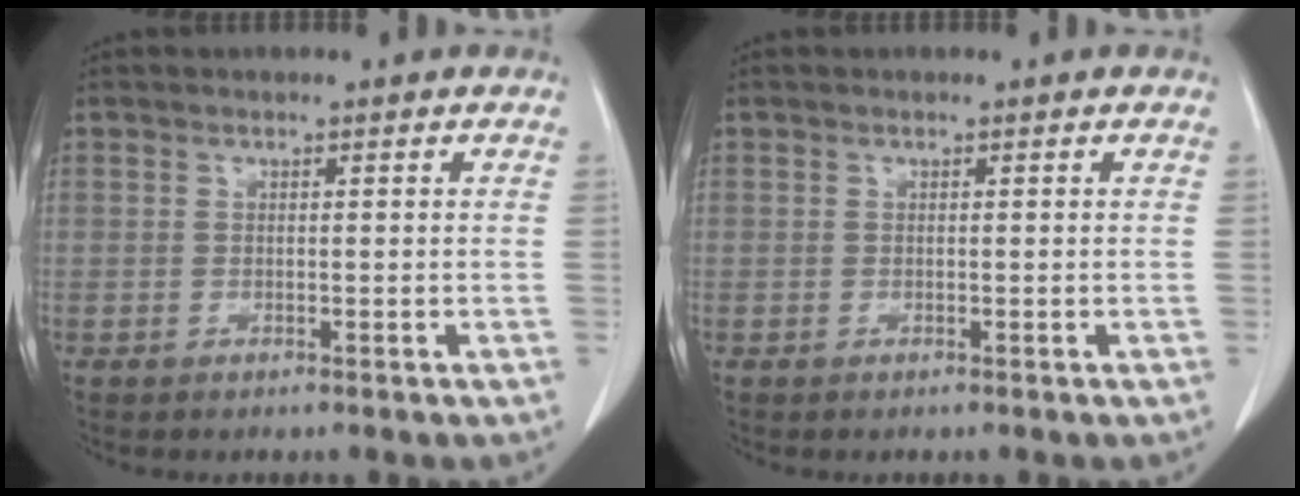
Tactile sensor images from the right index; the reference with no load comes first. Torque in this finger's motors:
{"motor_torque": [0.00, 0.00, 0.00, 0.00]}